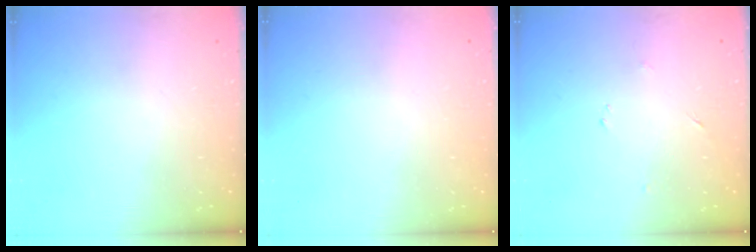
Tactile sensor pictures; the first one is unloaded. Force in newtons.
{"total": 1.9, "press": 1.9, "slide": 0.1}
{"total": 2.3, "press": 2.2, "slide": 0.3}